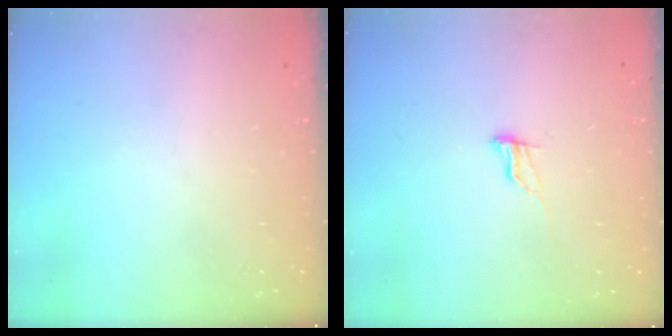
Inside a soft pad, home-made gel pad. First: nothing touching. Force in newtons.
{"total": 7.5, "press": 7.2, "slide": 1.8}